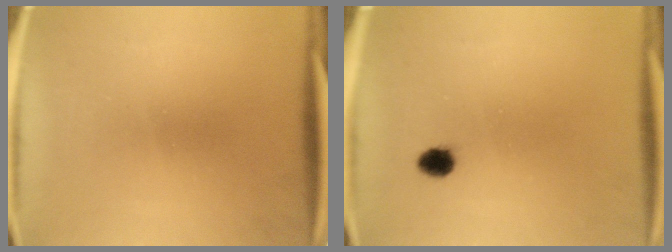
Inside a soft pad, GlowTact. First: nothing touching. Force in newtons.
{"total": 2.5}